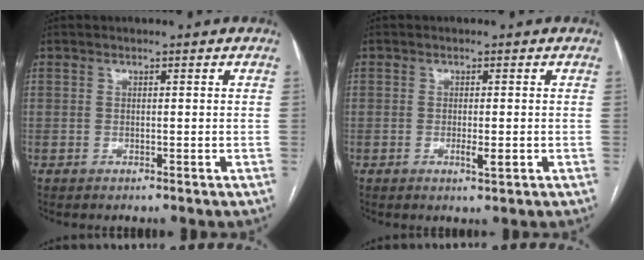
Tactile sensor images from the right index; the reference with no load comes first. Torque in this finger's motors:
{"motor_torque": [-0.06, 0.09, -0.08, -0.01]}